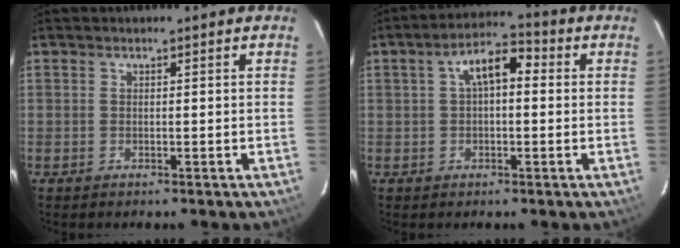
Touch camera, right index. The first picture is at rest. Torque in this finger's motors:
{"motor_torque": [0.38, 0.17, 0.18, 0.07]}